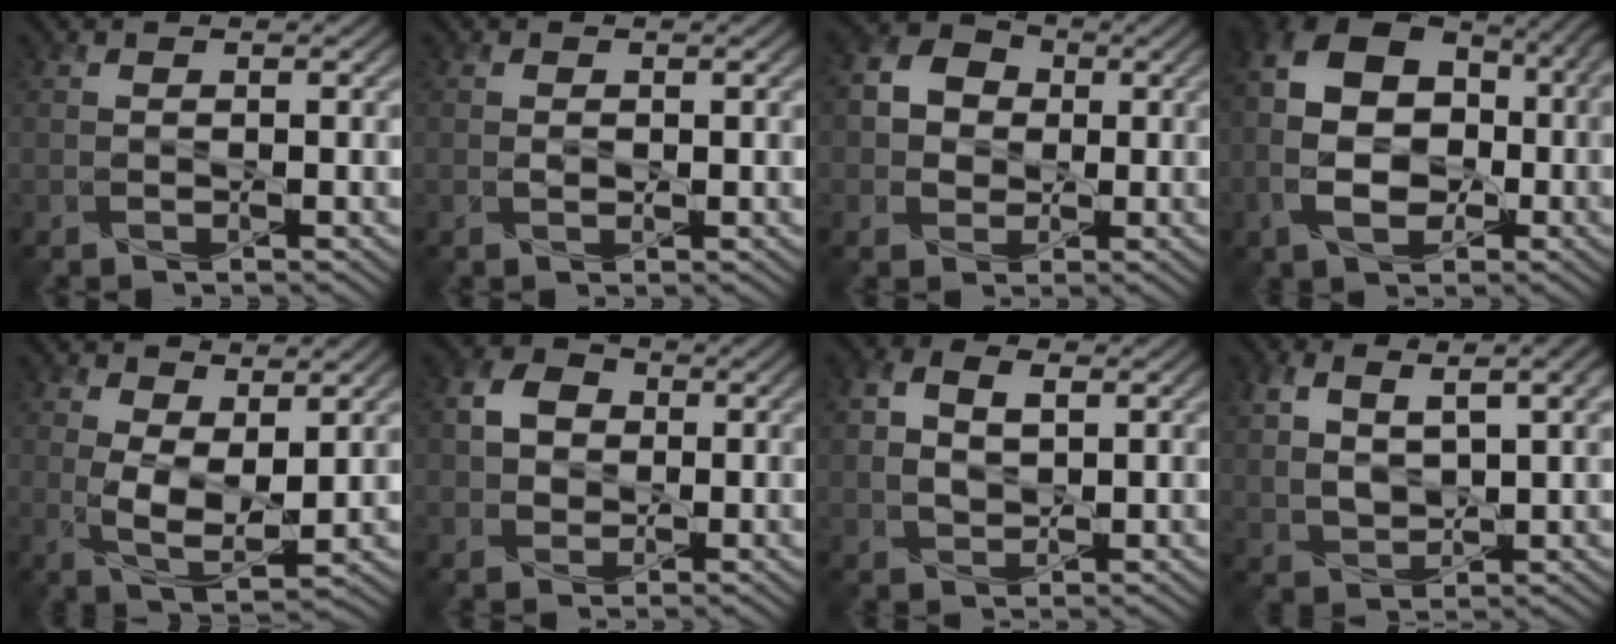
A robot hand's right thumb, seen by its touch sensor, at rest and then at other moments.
{"total": 0.8, "force": [0.0, 0.6, 0.6], "torque": [-0.012, -0.002, 0.000]}
{"total": 5.6, "force": [0.4, 4.9, 2.6], "torque": [-0.068, 0.007, -0.007]}
{"total": 13.4, "force": [-1.5, 9.3, 9.5], "torque": [-0.187, -0.010, -0.030]}
{"total": 6.0, "force": [1.7, 2.9, 4.9], "torque": [-0.108, -0.010, 0.032]}
{"total": 4.4, "force": [0.5, 3.7, 2.3], "torque": [-0.055, 0.008, 0.000]}
{"total": 4.4, "force": [1.1, 2.8, 3.2], "torque": [-0.072, 0.002, 0.019]}
{"total": 8.0, "force": [3.2, 3.8, 6.3], "torque": [-0.137, 0.002, 0.065]}